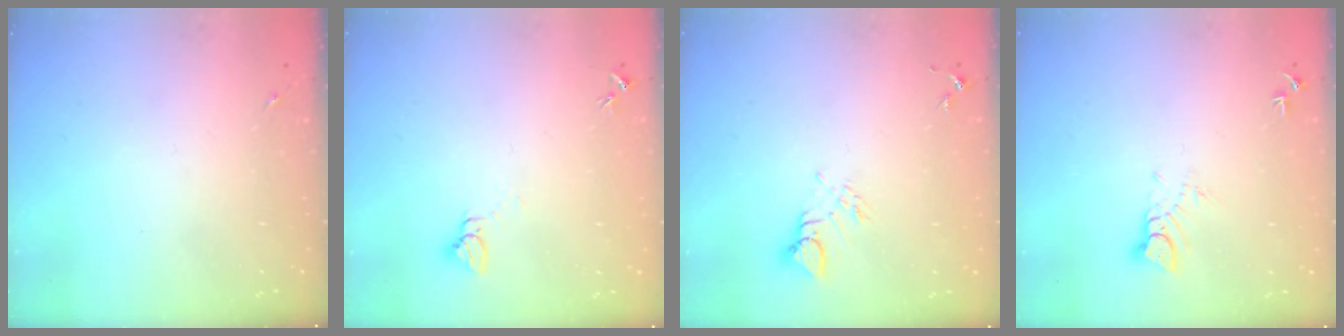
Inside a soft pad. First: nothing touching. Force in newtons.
{"total": 2.8, "press": 2.8, "slide": 0.1}
{"total": 4.8, "press": 4.8, "slide": 0.2}
{"total": 4.3, "press": 4.3, "slide": 0.4}